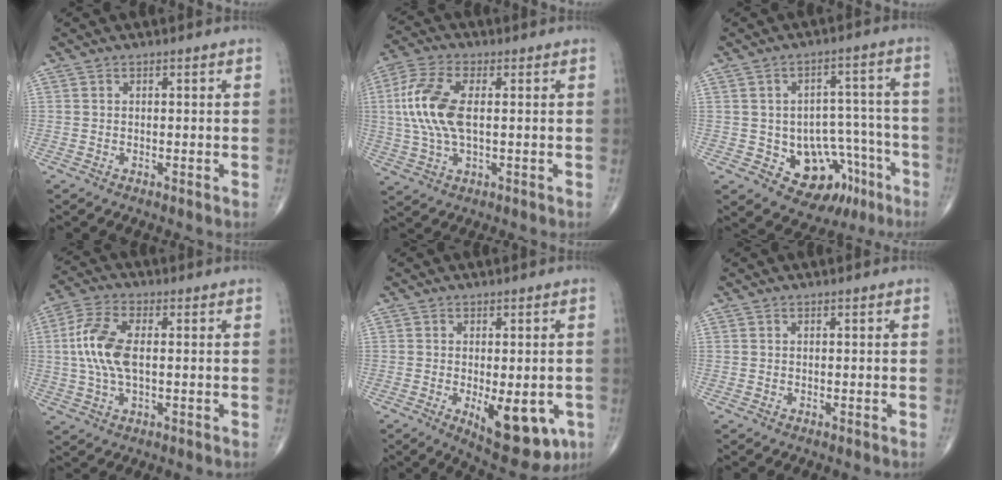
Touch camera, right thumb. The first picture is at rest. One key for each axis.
{"total": 11.9, "fx": 1.1, "fy": 5.6, "fz": 10.5, "tx": -0.240, "ty": 0.010, "tz": 0.018}
{"total": 13.8, "fx": -6.0, "fy": 9.6, "fz": 7.9, "tx": -0.060, "ty": 0.049, "tz": -0.071}
{"total": 9.9, "fx": 0.5, "fy": 4.6, "fz": 8.7, "tx": -0.197, "ty": 0.014, "tz": 0.009}
{"total": 12.2, "fx": -3.9, "fy": 5.3, "fz": 10.3, "tx": -0.115, "ty": -0.013, "tz": -0.041}
{"total": 0.0}